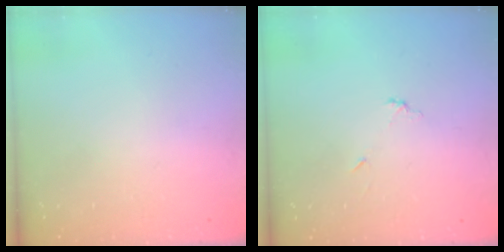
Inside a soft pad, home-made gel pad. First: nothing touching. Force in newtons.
{"total": 4.7, "press": 4.6, "slide": 0.3}